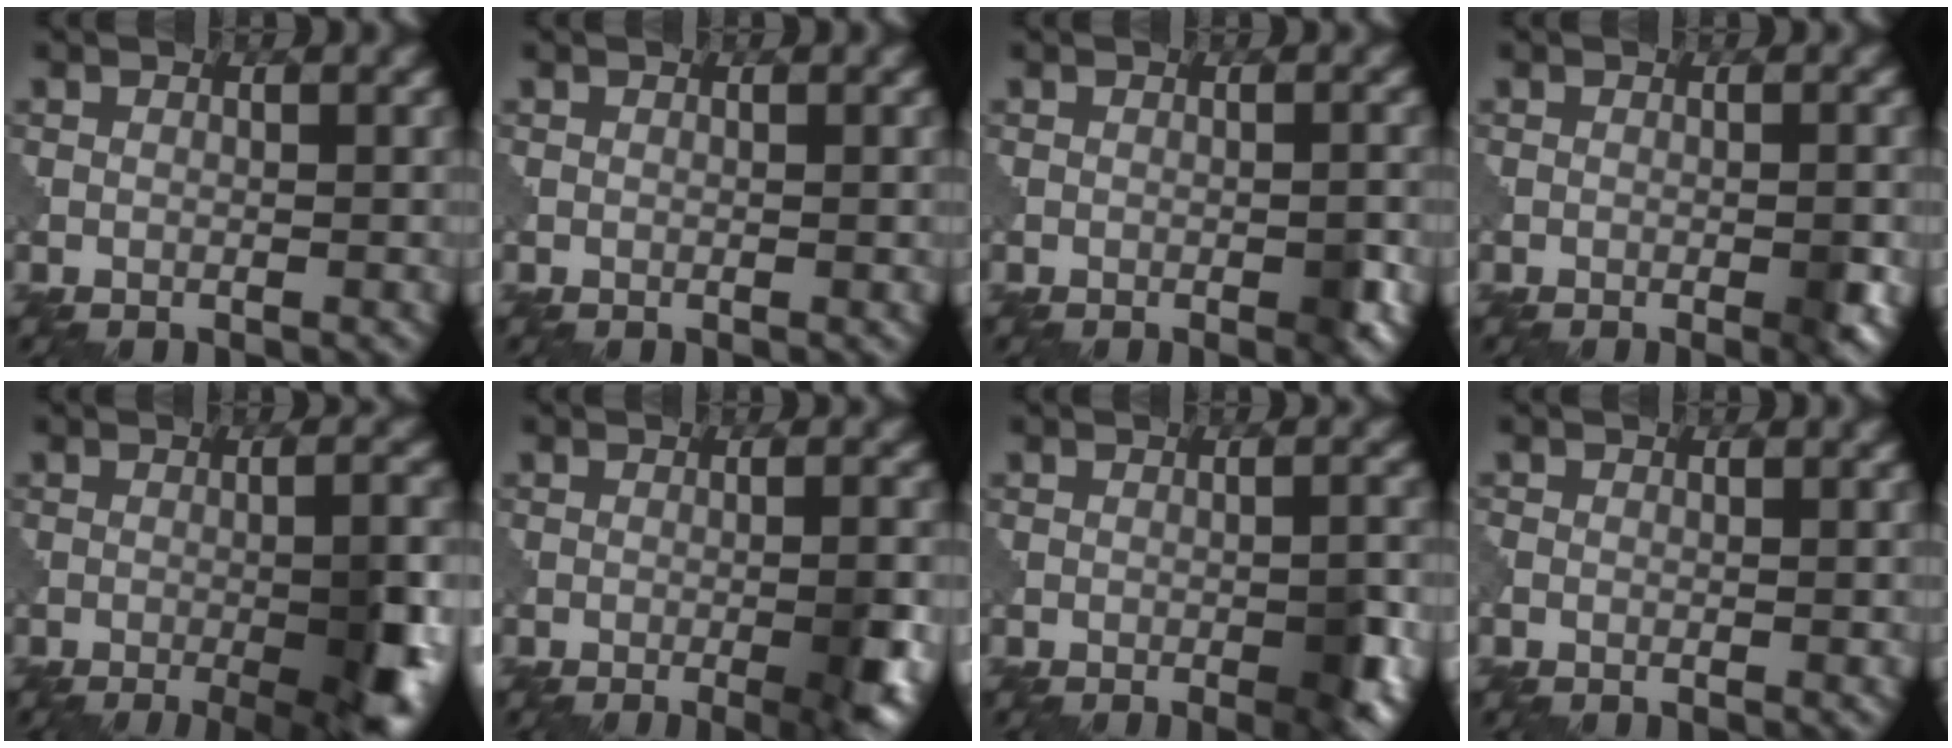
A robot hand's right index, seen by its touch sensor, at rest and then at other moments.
{"total": 0.0}
{"total": 1.7, "force": [-0.8, 0.4, 1.5], "torque": [-0.024, 0.002, -0.011]}
{"total": 2.0, "force": [-0.7, 0.4, 1.8], "torque": [-0.027, 0.000, -0.010]}
{"total": 8.6, "force": [-2.8, 2.2, 7.8], "torque": [-0.102, -0.003, -0.030]}
{"total": 5.4, "force": [-1.8, 1.4, 4.9], "torque": [-0.069, -0.003, -0.020]}
{"total": 3.7, "force": [-1.4, 0.8, 3.3], "torque": [-0.053, -0.002, -0.019]}
{"total": 0.7, "force": [-0.2, 0.4, 0.6], "torque": [-0.015, -0.003, -0.005]}